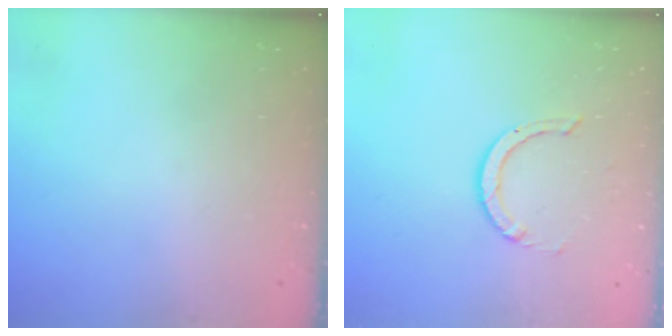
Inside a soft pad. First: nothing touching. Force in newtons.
{"total": 2.8, "press": 2.8, "slide": 0.2}